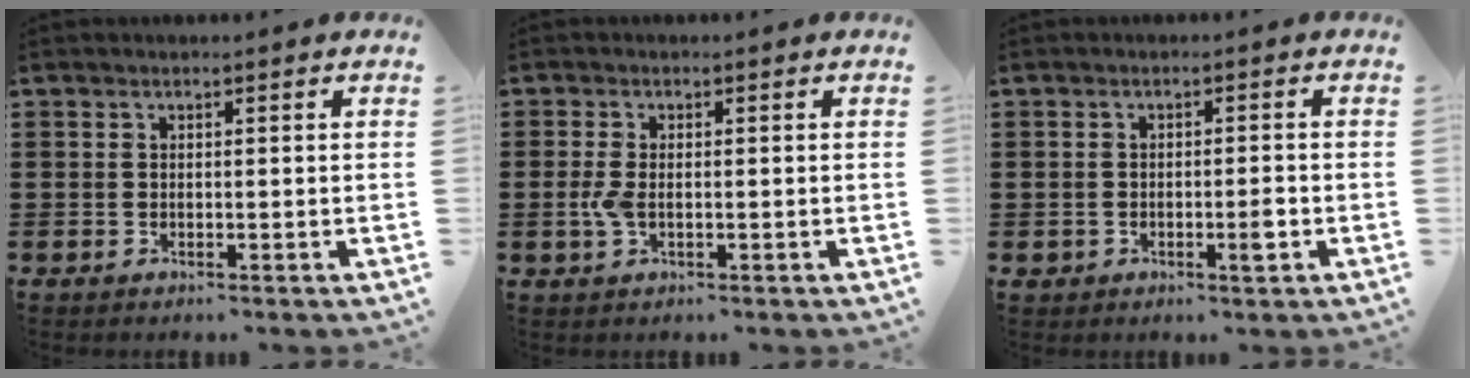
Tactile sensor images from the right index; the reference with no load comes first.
{"total": 2.9, "force": [-0.4, 1.4, 2.5], "torque": [-0.070, -0.006, -0.015]}
{"total": 2.7, "force": [-1.0, 1.1, 2.3], "torque": [-0.040, 0.004, -0.020]}